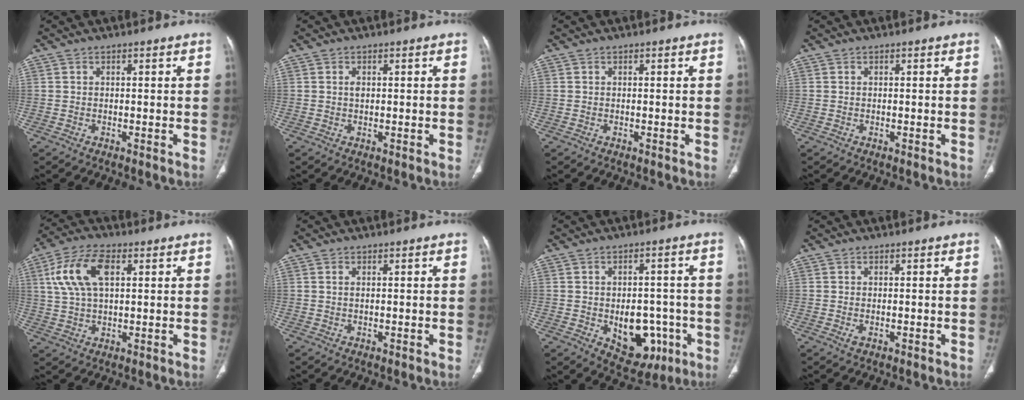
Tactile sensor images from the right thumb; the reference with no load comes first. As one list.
[{"total": 1.0, "force": [0.2, 0.6, 0.7], "torque": [-0.012, 0.001, 0.006]}, {"total": 0.0}, {"total": 0.0}, {"total": 11.5, "force": [3.4, 6.1, 9.1], "torque": [-0.188, 0.013, 0.065]}, {"total": 0.7, "force": [0.3, 0.3, 0.6], "torque": [-0.016, 0.004, 0.007]}, {"total": 12.0, "force": [-3.3, 7.8, 8.4], "torque": [-0.074, 0.018, -0.026]}, {"total": 1.0, "force": [-0.3, 0.5, 0.8], "torque": [-0.020, -0.002, -0.003]}]